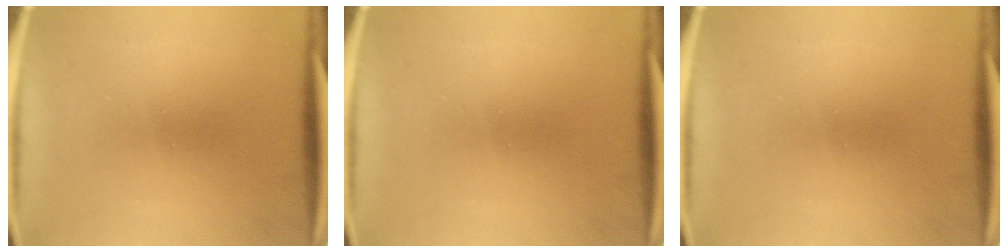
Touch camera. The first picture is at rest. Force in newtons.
{"total": 0.0}
{"total": 0.0}